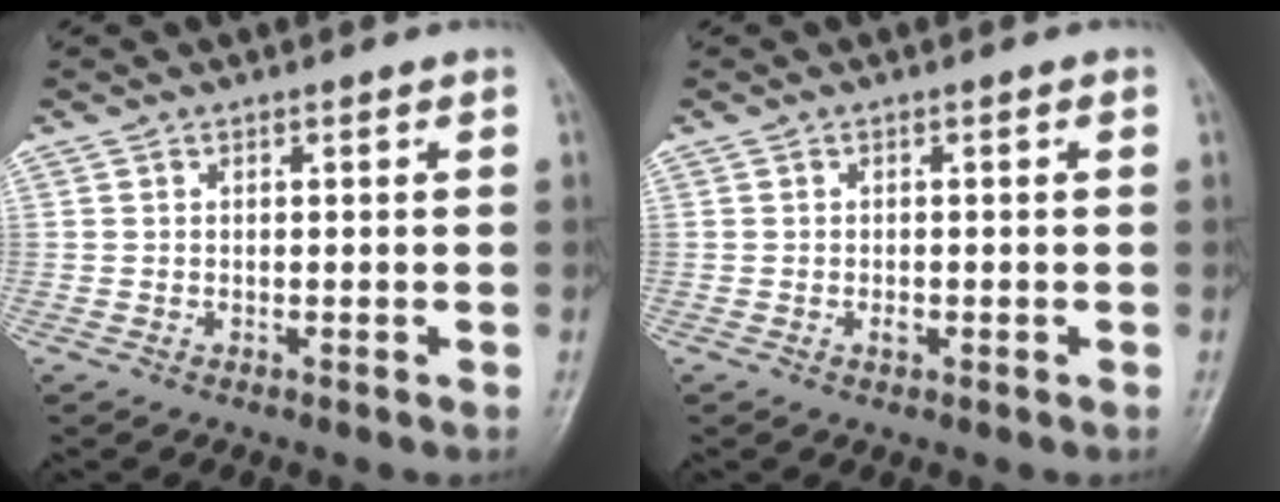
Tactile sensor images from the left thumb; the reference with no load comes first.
{"total": 1.3, "force": [-0.4, 0.7, 0.9], "torque": [-0.014, 0.005, -0.005]}